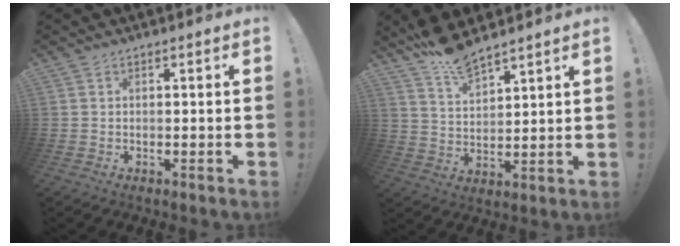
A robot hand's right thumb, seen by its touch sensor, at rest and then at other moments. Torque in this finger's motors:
{"motor_torque": [-0.60, 1.46, -0.11, 0.49, 0.01]}